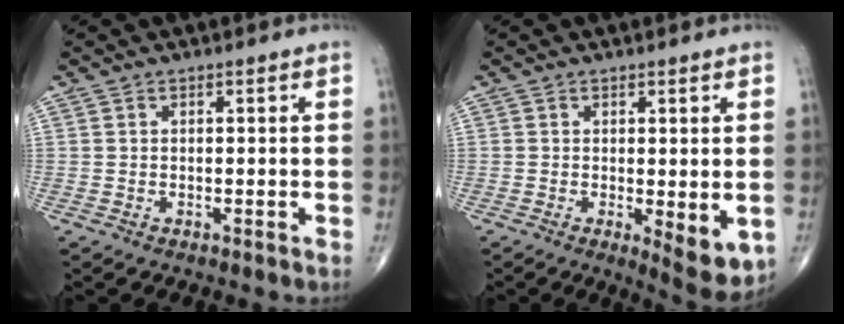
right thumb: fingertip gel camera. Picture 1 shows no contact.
{"total": 6.6, "force": [-1.2, 2.3, 6.1], "torque": [-0.081, -0.020, -0.012]}